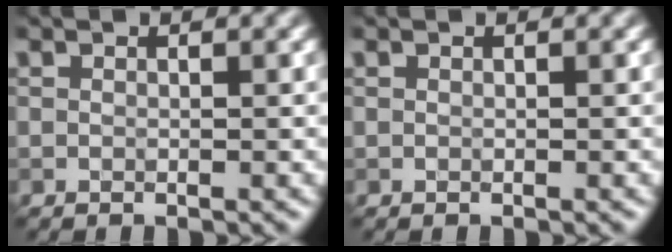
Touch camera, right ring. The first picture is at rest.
{"total": 0.0}